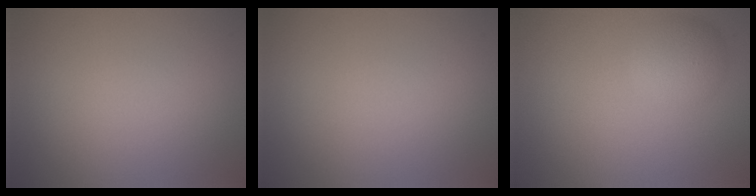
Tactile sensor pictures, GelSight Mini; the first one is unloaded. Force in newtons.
{"total": 0.0}
{"total": 2.8, "press": 2.8, "slide": 0.1}